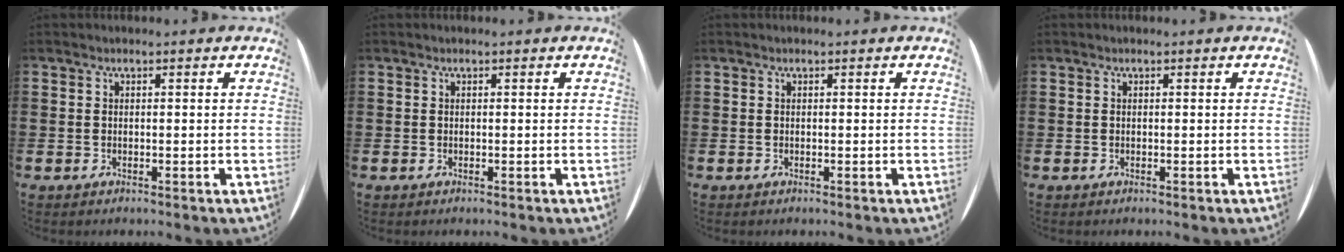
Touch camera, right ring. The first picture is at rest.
{"total": 0.0}
{"total": 0.0}
{"total": 0.0}